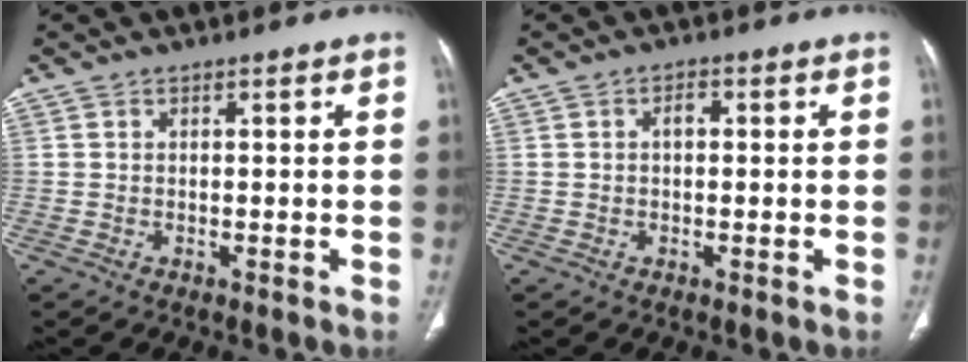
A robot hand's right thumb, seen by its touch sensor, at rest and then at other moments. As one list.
[{"total": 1.9, "force": [0.2, 1.1, 1.5], "torque": [-0.024, 0.008, 0.001]}]